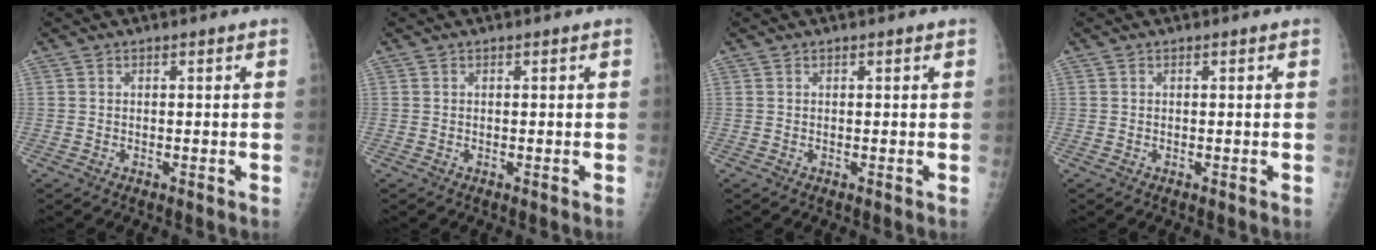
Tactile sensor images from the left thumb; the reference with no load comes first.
{"total": 0.0}
{"total": 0.0}
{"total": 0.0}